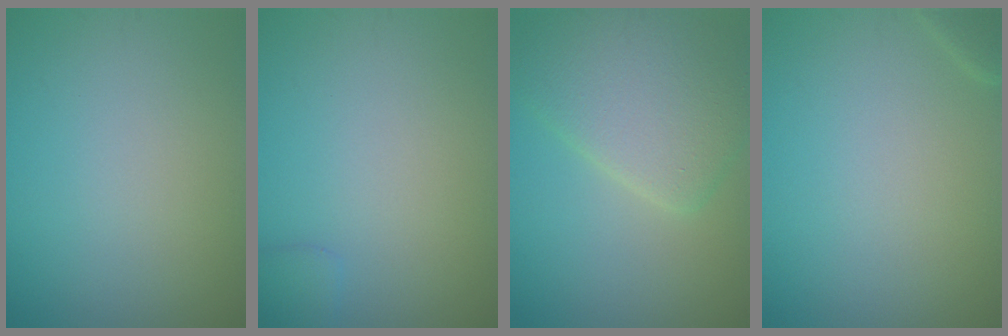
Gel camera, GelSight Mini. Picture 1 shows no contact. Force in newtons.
{"total": 1.3, "press": 1.3, "slide": 0.1}
{"total": 6.2, "press": 6.2, "slide": 0.4}
{"total": 1.1, "press": 1.1, "slide": 0.1}